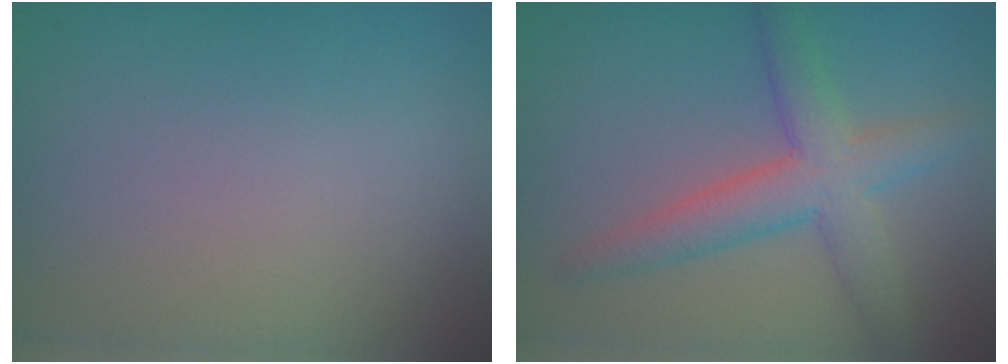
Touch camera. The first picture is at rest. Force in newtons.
{"total": 4.6, "press": 4.6, "slide": 0.1}